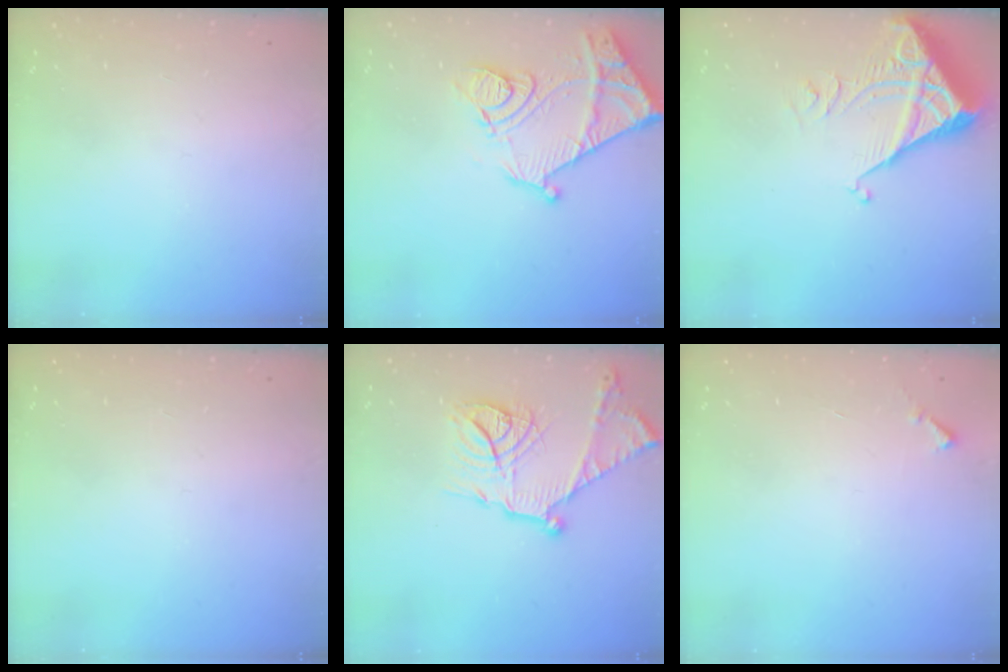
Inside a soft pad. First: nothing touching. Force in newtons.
{"total": 14.3, "press": 14.3, "slide": 1.4}
{"total": 5.3, "press": 5.3, "slide": 0.7}
{"total": 0.0}
{"total": 19.7, "press": 19.6, "slide": 1.7}
{"total": 4.4, "press": 4.4, "slide": 0.3}